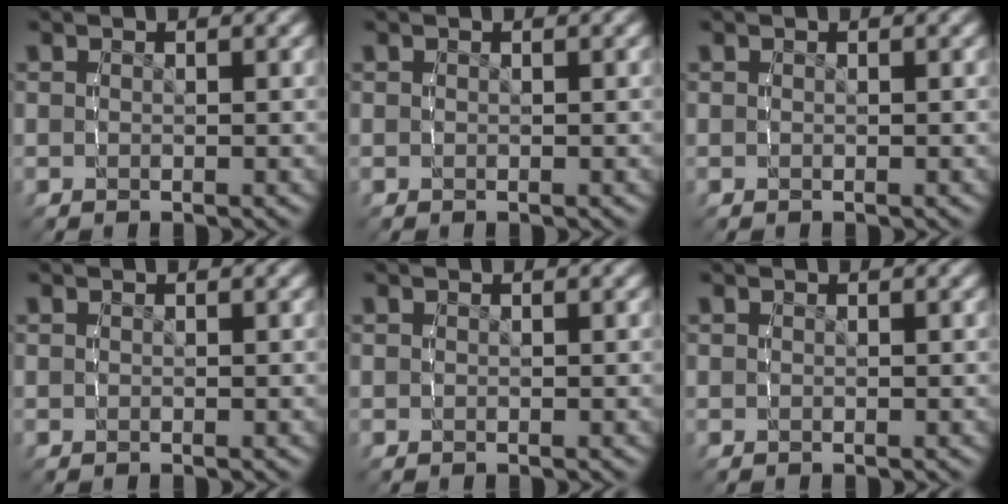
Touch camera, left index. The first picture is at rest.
{"total": 0.0}
{"total": 0.0}
{"total": 0.0}
{"total": 0.0}
{"total": 0.0}